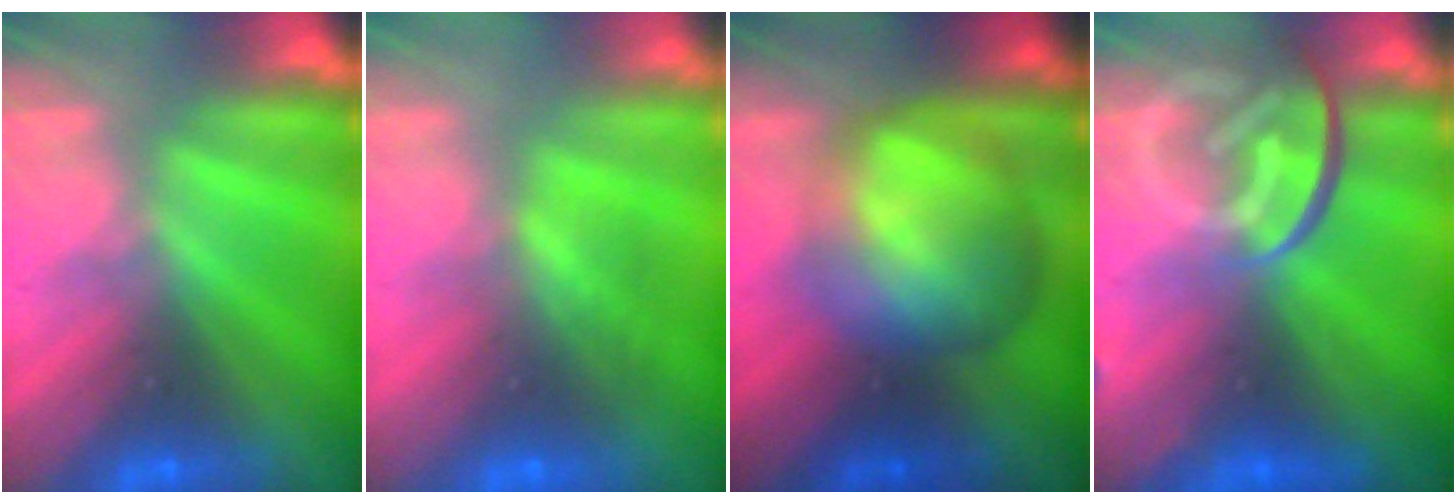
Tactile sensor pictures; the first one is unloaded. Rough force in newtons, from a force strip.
{"total": 8.3}
{"total": 10.8}
{"total": 8.5}